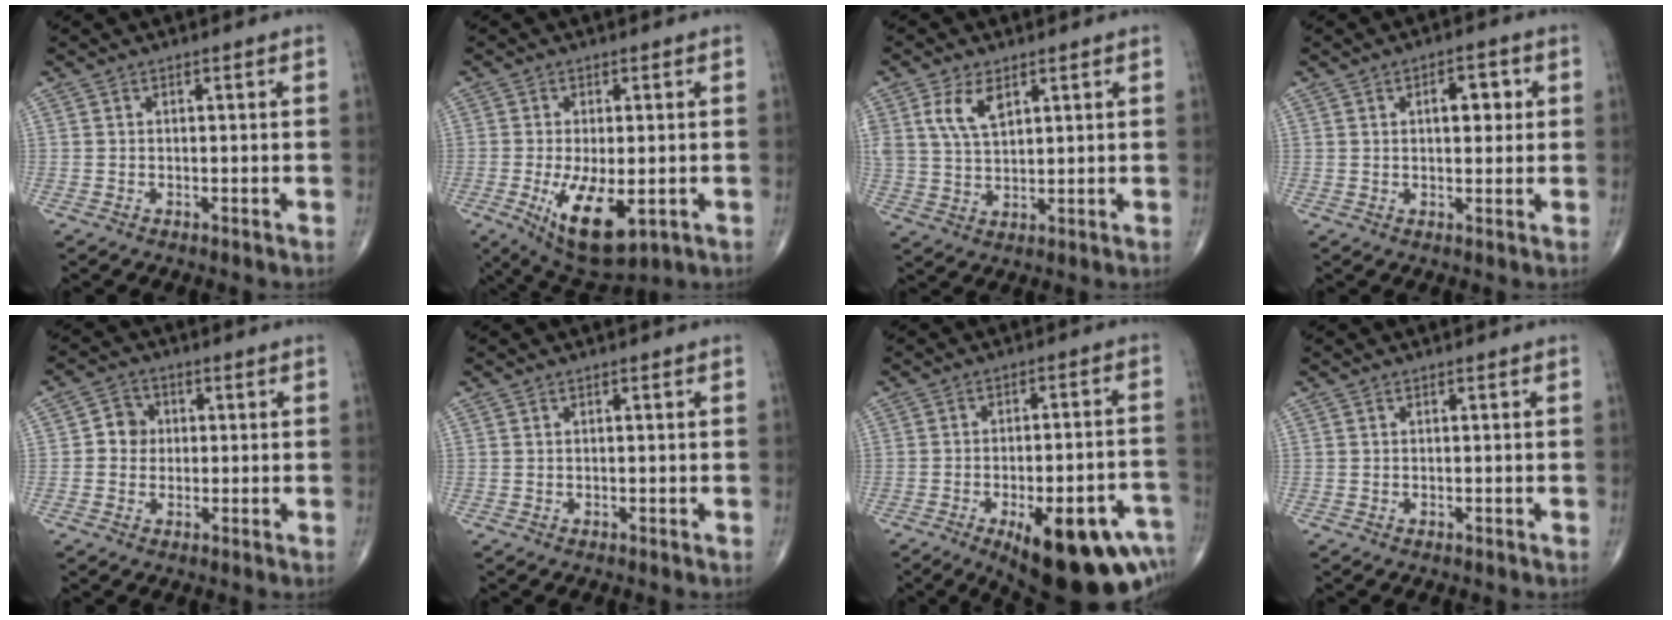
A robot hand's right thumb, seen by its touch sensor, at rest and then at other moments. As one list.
[{"total": 11.6, "force": [-3.4, 5.0, 9.9], "torque": [-0.167, -0.019, -0.042]}, {"total": 6.6, "force": [3.1, 3.4, 4.8], "torque": [-0.088, -0.010, 0.068]}, {"total": 5.3, "force": [1.3, 2.9, 4.3], "torque": [-0.040, 0.001, 0.015]}, {"total": 4.3, "force": [0.2, 3.9, 1.6], "torque": [-0.003, 0.008, -0.006]}, {"total": 0.0}, {"total": 22.7, "force": [-11.4, 8.6, 17.6], "torque": [-0.159, 0.051, -0.146]}, {"total": 0.0}]